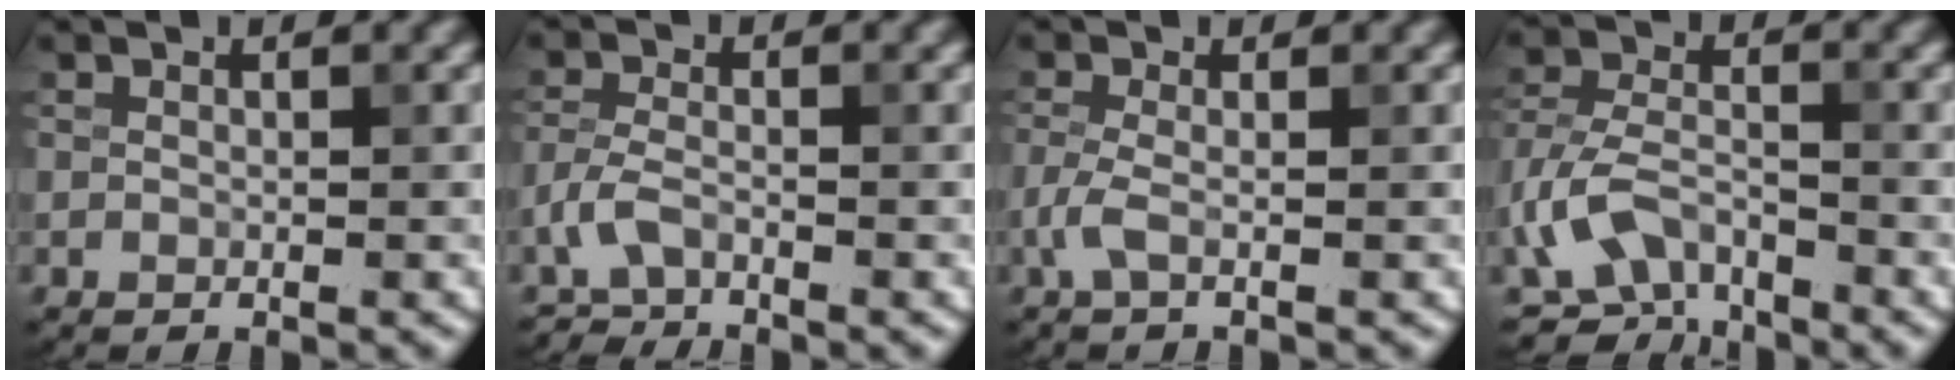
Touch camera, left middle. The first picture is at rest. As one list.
[{"total": 2.0, "force": [-1.8, 0.6, 0.7], "torque": [-0.017, 0.002, -0.046]}, {"total": 1.7, "force": [-0.6, 0.3, 1.5], "torque": [-0.037, -0.001, -0.017]}, {"total": 6.1, "force": [-3.4, 3.4, 3.8], "torque": [-0.076, -0.002, -0.076]}]